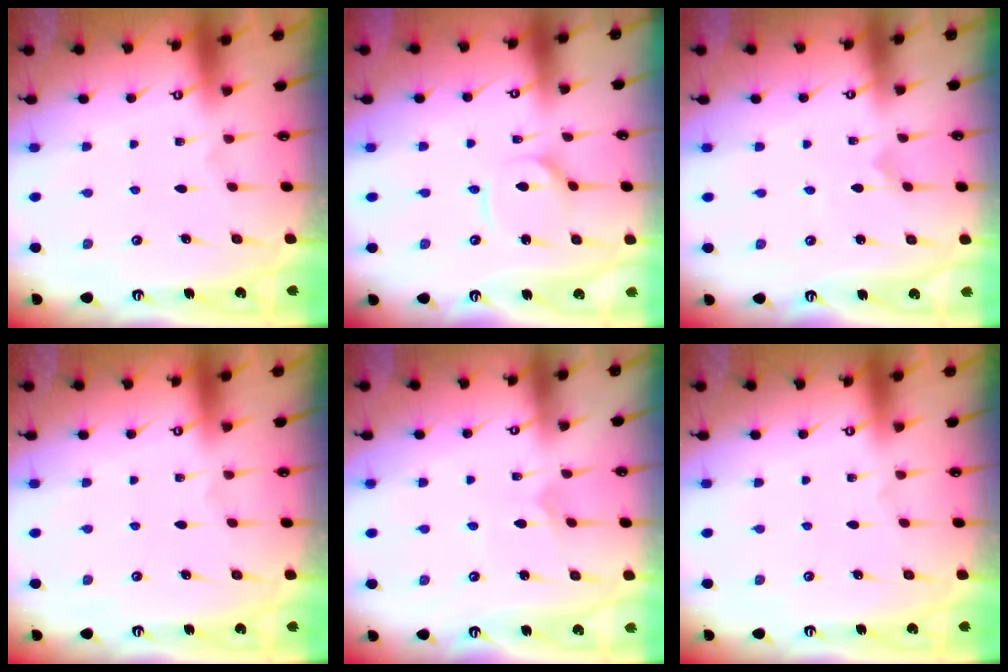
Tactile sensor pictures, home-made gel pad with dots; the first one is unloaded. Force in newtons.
{"total": 3.2, "press": 3.2, "slide": 0.4}
{"total": 0.0}
{"total": 0.0}
{"total": 3.5, "press": 3.5, "slide": 0.3}
{"total": 0.0}